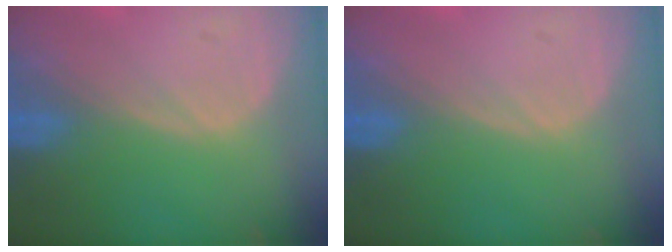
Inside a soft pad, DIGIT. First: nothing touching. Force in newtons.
{"total": 0.0}